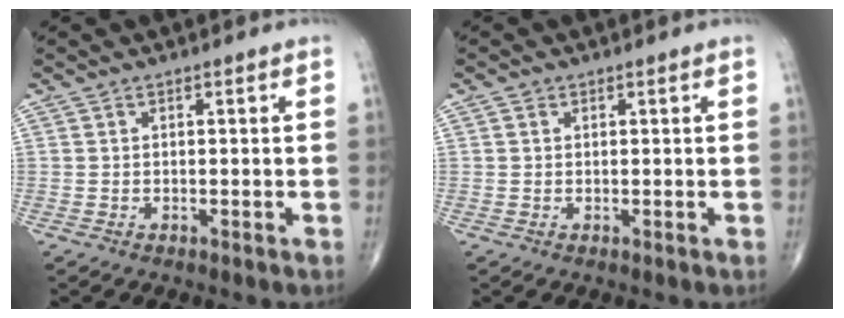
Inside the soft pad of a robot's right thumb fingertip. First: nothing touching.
{"total": 0.8, "force": [0.3, 0.7, 0.2], "torque": [0.001, 0.000, 0.004]}